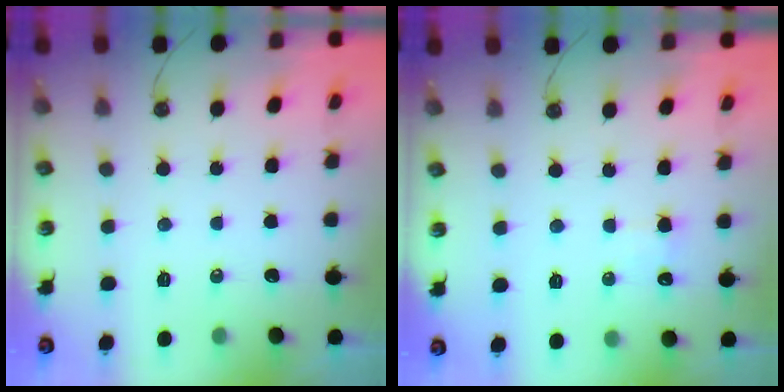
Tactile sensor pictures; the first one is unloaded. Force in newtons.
{"total": 6.2, "press": 6.1, "slide": 0.9}